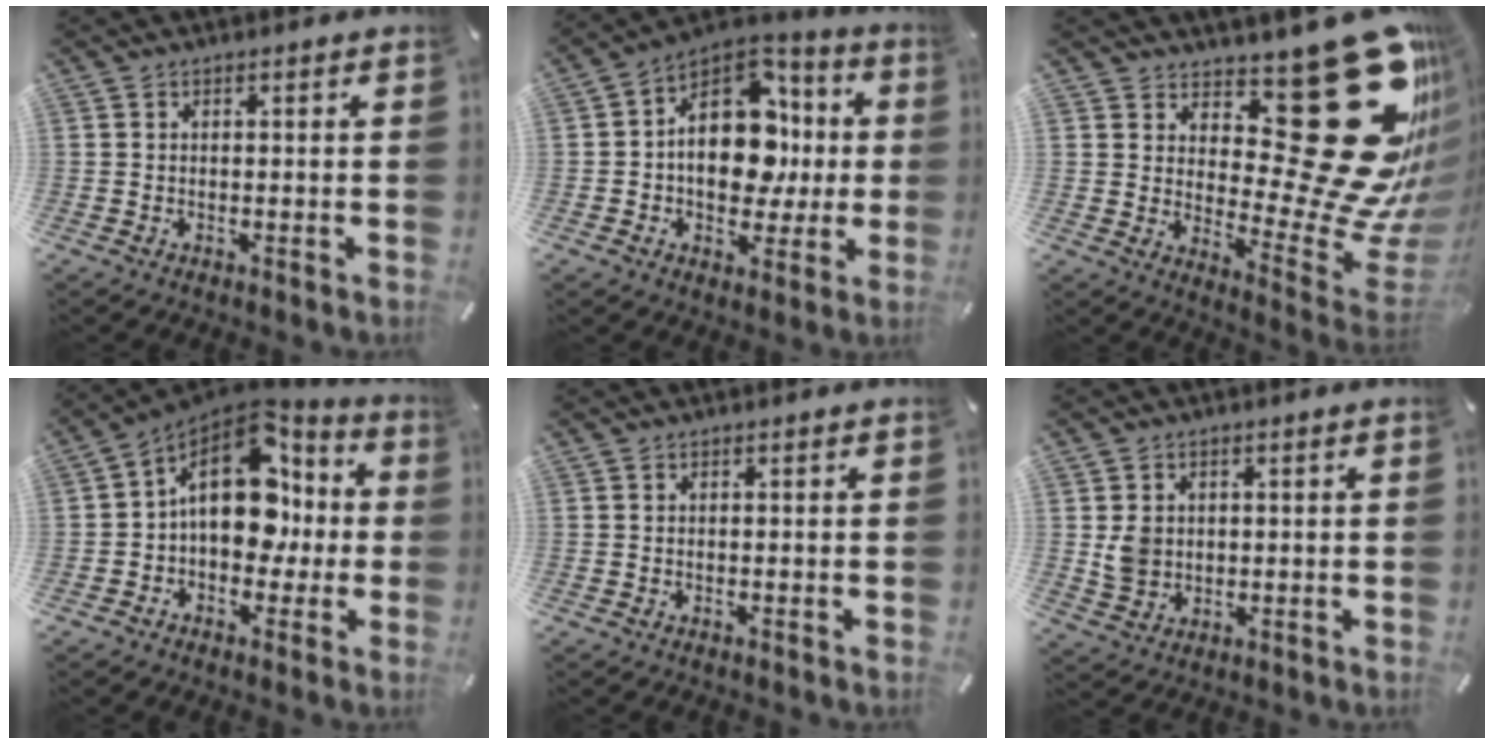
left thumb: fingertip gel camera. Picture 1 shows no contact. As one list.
[{"total": 17.4, "force": [0.7, 12.8, 11.7], "torque": [-0.179, -0.007, 0.015]}, {"total": 35.3, "force": [13.2, 15.3, 29.0], "torque": [-0.343, -0.133, 0.262]}, {"total": 18.2, "force": [2.8, 12.6, 12.9], "torque": [-0.201, -0.014, 0.046]}, {"total": 0.0}, {"total": 4.9, "force": [0.8, 4.5, 1.6], "torque": [-0.029, -0.001, 0.013]}]